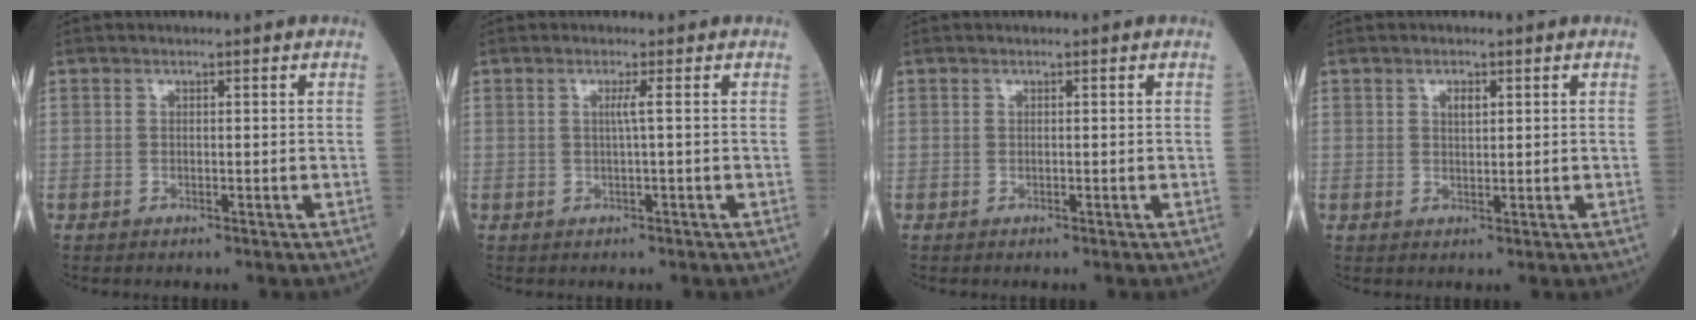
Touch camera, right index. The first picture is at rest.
{"total": 1.3, "force": [0.2, -0.5, 1.1], "torque": [-0.019, 0.001, 0.003]}
{"total": 0.0}
{"total": 1.6, "force": [0.8, 0.6, 1.3], "torque": [-0.022, 0.000, 0.015]}